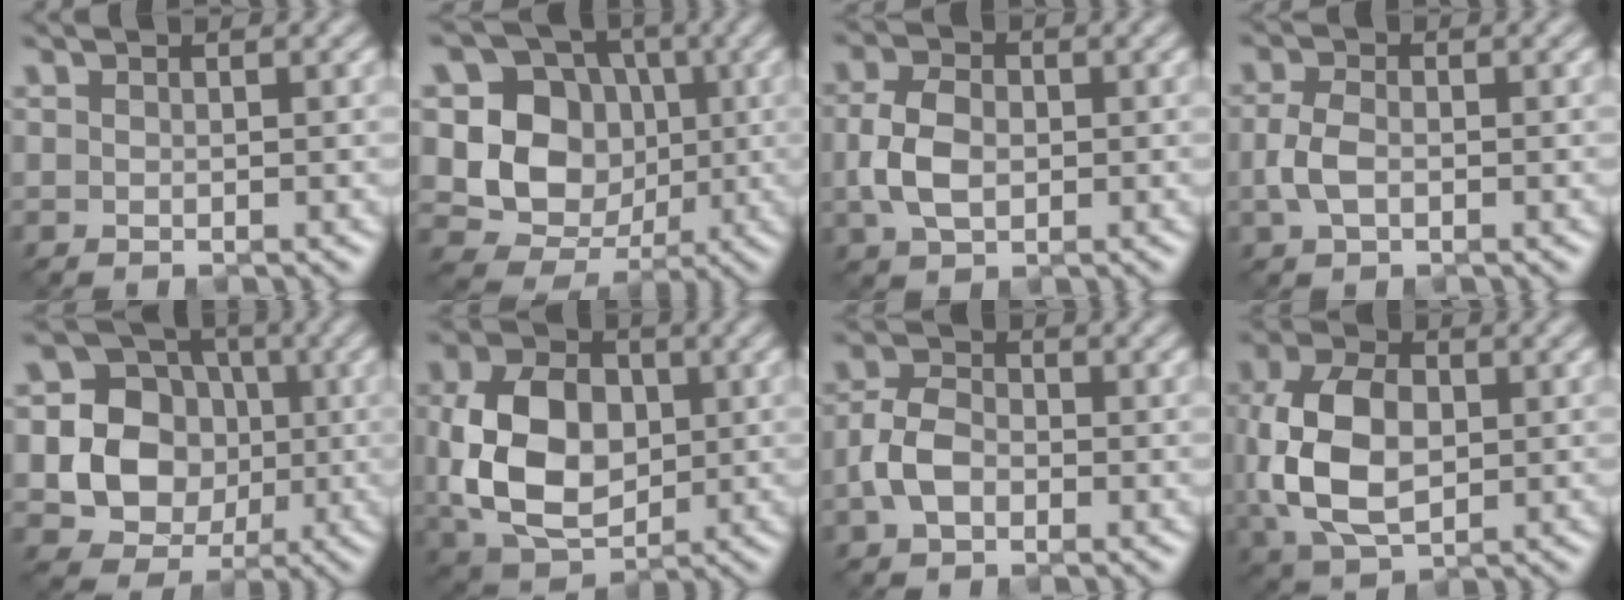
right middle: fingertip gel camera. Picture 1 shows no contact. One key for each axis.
{"total": 8.3, "fx": 0.3, "fy": 7.4, "fz": 3.8, "tx": -0.061, "ty": -0.006, "tz": -0.004}
{"total": 4.2, "fx": -0.5, "fy": 3.0, "fz": 2.9, "tx": -0.066, "ty": 0.000, "tz": -0.012}
{"total": 2.4, "fx": -0.7, "fy": 1.5, "fz": 1.8, "tx": -0.043, "ty": -0.001, "tz": -0.015}
{"total": 9.0, "fx": -0.5, "fy": 8.4, "fz": 3.1, "tx": -0.058, "ty": 0.002, "tz": -0.024}
{"total": 9.4, "fx": -0.2, "fy": 6.7, "fz": 6.5, "tx": -0.143, "ty": -0.003, "tz": -0.006}
{"total": 3.4, "fx": -1.2, "fy": 2.3, "fz": 2.2, "tx": -0.046, "ty": 0.005, "tz": -0.031}
{"total": 8.5, "fx": -0.2, "fy": 5.8, "fz": 6.3, "tx": -0.148, "ty": -0.003, "tz": -0.001}